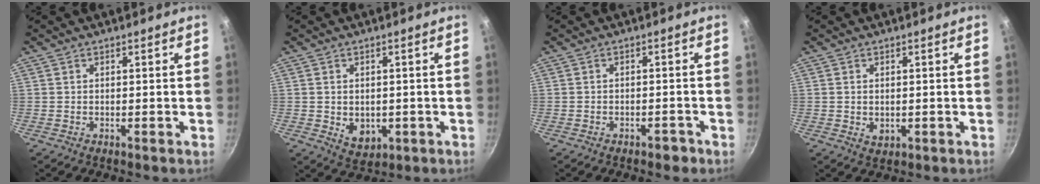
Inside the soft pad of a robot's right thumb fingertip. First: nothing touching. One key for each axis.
{"total": 5.4, "fx": -0.6, "fy": 4.1, "fz": 3.5, "tx": -0.038, "ty": -0.006, "tz": 0.001}
{"total": 2.2, "fx": -1.5, "fy": 1.2, "fz": 1.0, "tx": -0.005, "ty": 0.024, "tz": -0.009}
{"total": 2.4, "fx": 0.0, "fy": 1.8, "fz": 1.6, "tx": -0.025, "ty": -0.004, "tz": 0.003}